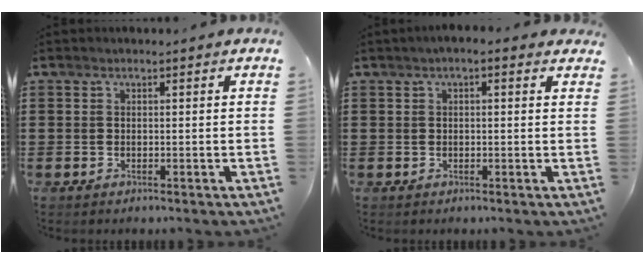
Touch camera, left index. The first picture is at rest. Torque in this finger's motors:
{"motor_torque": [-0.19, 0.41, -0.39, 0.00]}